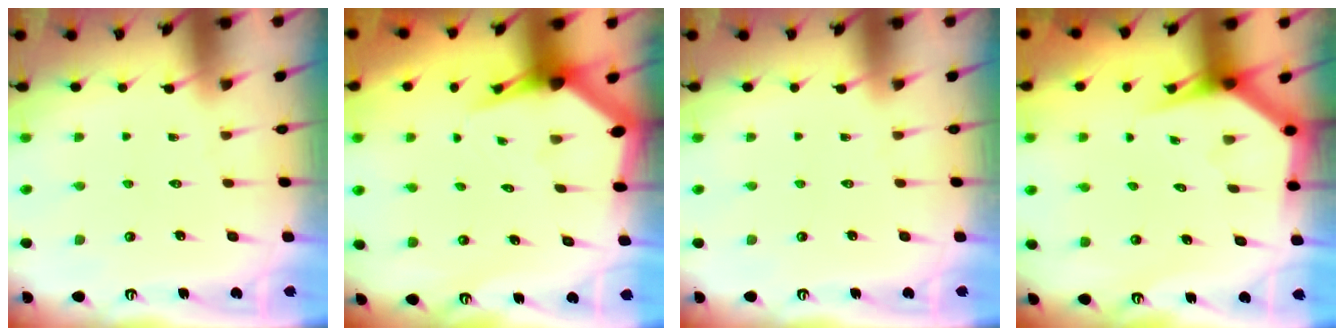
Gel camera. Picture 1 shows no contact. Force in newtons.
{"total": 4.3, "press": 4.2, "slide": 0.7}
{"total": 0.0}
{"total": 4.0, "press": 4.0, "slide": 0.3}